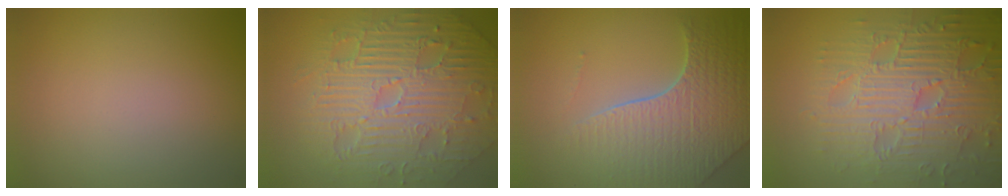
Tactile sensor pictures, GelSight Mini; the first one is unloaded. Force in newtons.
{"total": 11.1, "press": 7.2, "slide": 8.5}
{"total": 8.1, "press": 5.7, "slide": 5.7}
{"total": 9.5, "press": 6.8, "slide": 6.6}